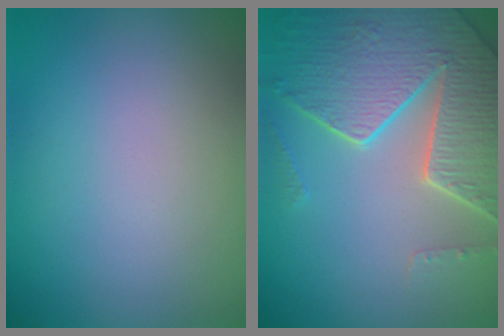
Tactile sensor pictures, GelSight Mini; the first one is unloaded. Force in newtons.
{"total": 7.9, "press": 5.7, "slide": 5.4}